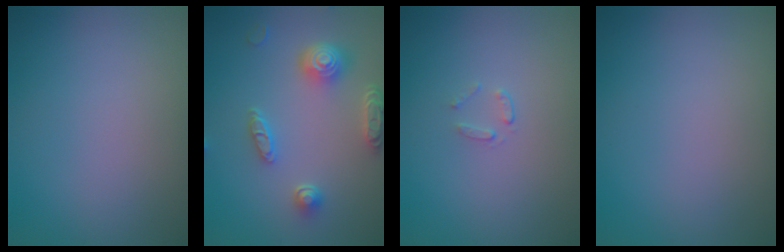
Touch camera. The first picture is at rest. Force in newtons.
{"total": 4.8, "press": 3.9, "slide": 2.8}
{"total": 0.7, "press": 0.4, "slide": 0.6}
{"total": 0.0}